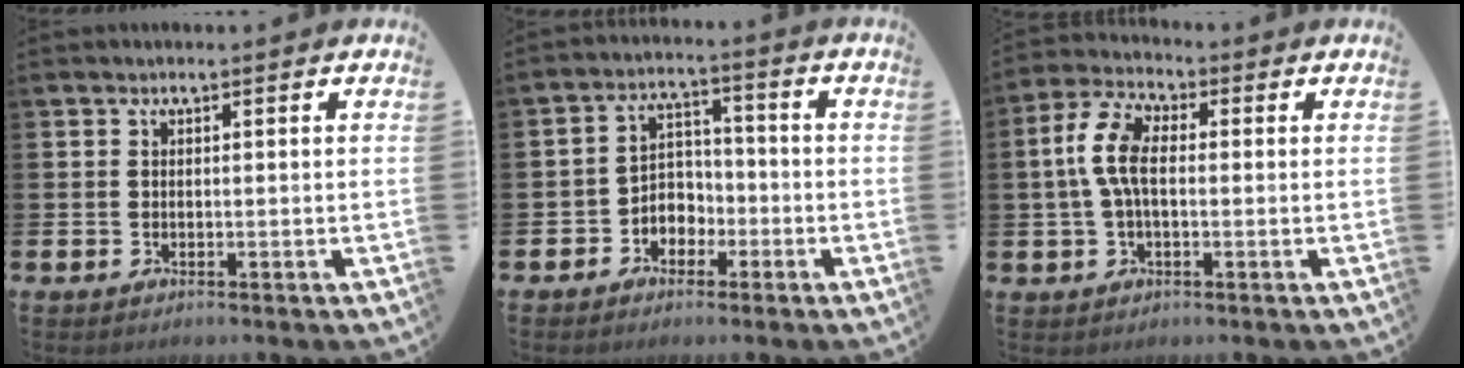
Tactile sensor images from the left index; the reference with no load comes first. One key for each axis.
{"total": 3.6, "fx": -1.7, "fy": 3.1, "fz": 0.9, "tx": -0.035, "ty": 0.006, "tz": -0.040}
{"total": 7.3, "fx": 0.9, "fy": 3.8, "fz": 6.2, "tx": -0.145, "ty": 0.009, "tz": 0.012}